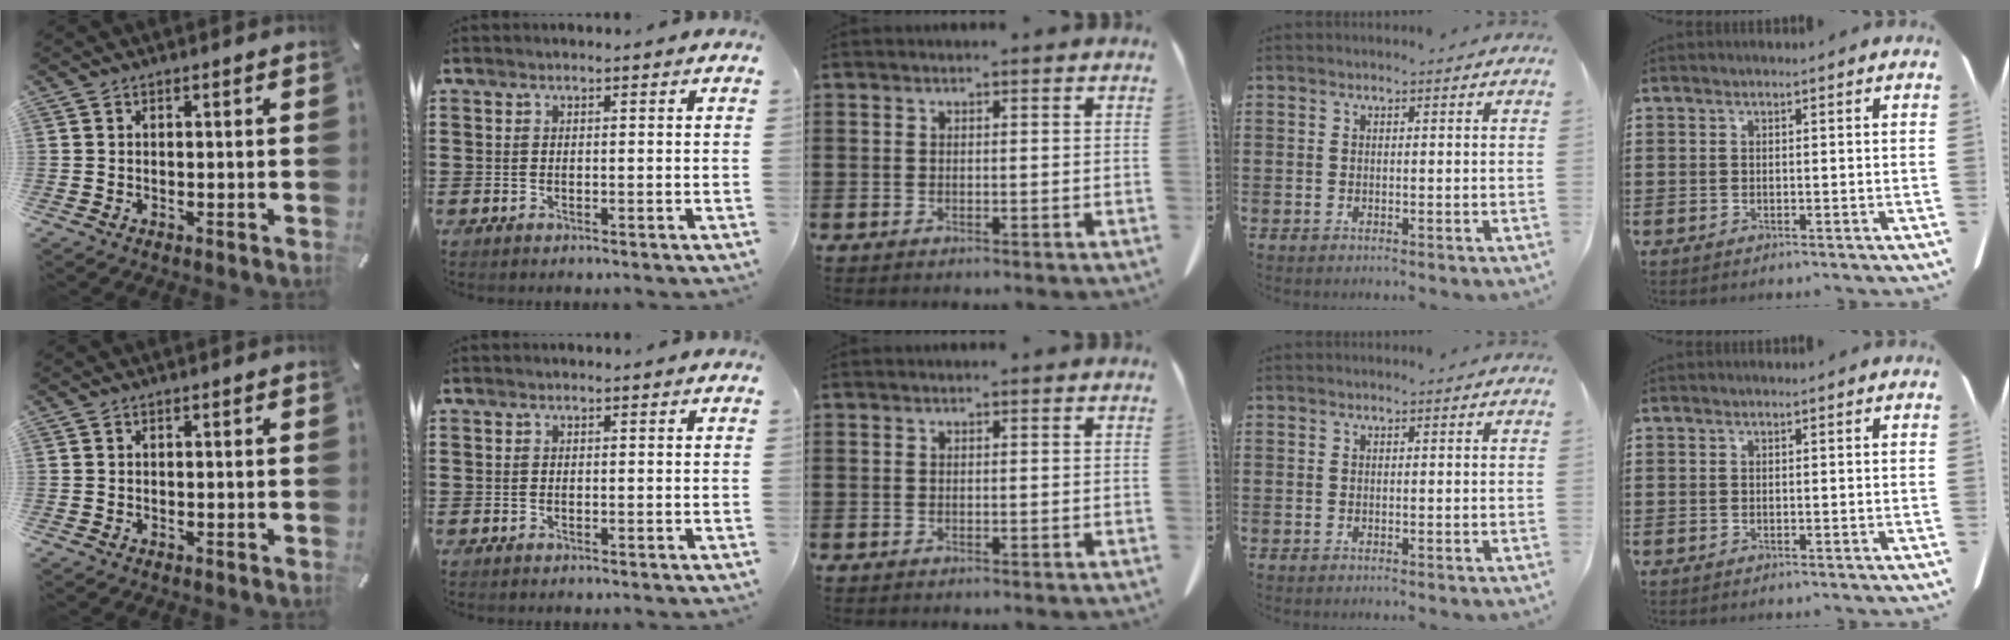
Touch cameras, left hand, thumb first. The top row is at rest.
{}